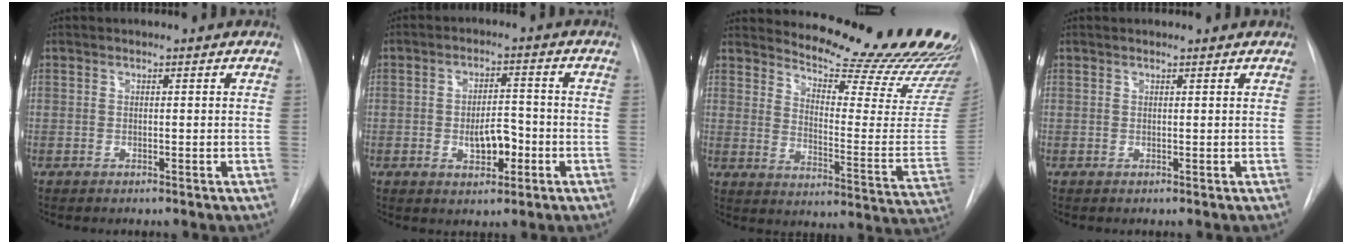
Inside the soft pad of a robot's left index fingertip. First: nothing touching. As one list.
[{"total": 5.3, "force": [-2.1, 2.5, 4.3], "torque": [-0.064, 0.000, -0.028]}, {"total": 23.0, "force": [21.8, 1.9, 7.2], "torque": [-0.101, -0.144, 0.259]}, {"total": 0.8, "force": [0.8, 0.0, 0.2], "torque": [-0.008, 0.006, 0.009]}]